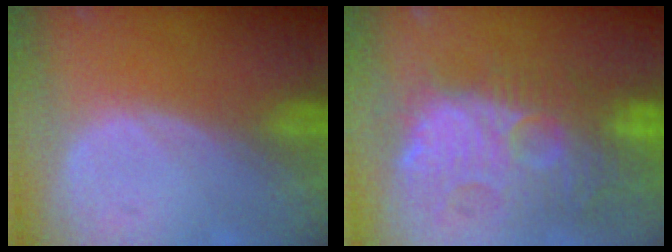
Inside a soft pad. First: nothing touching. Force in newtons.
{"total": 12.6, "press": 12.1, "slide": 3.6}